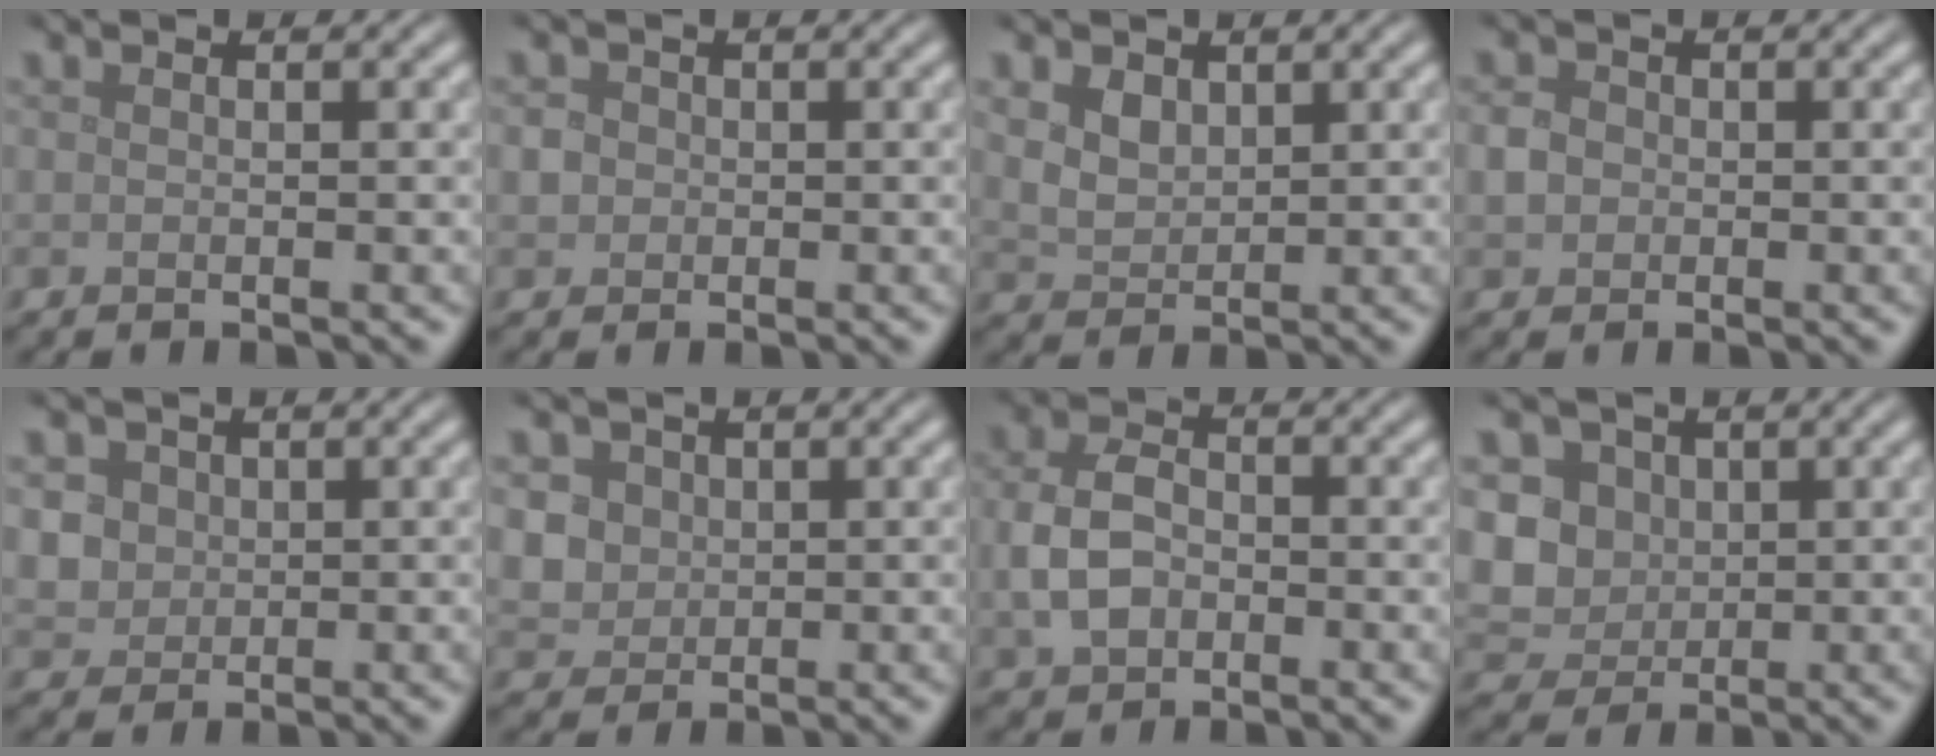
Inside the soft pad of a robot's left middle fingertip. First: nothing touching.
{"total": 1.6, "force": [0.0, 1.6, 0.5], "torque": [-0.003, 0.004, 0.002]}
{"total": 2.6, "force": [1.3, 1.8, 1.3], "torque": [-0.030, -0.001, 0.024]}
{"total": 1.6, "force": [-0.2, 1.4, 0.6], "torque": [-0.008, 0.000, -0.008]}
{"total": 3.6, "force": [1.2, 3.1, 1.3], "torque": [-0.032, 0.007, 0.022]}
{"total": 4.2, "force": [1.4, 3.6, 1.6], "torque": [-0.041, 0.010, 0.025]}
{"total": 4.3, "force": [-0.9, 3.2, 2.8], "torque": [-0.067, 0.000, -0.020]}
{"total": 6.6, "force": [1.0, 5.9, 2.9], "torque": [-0.060, 0.021, 0.005]}